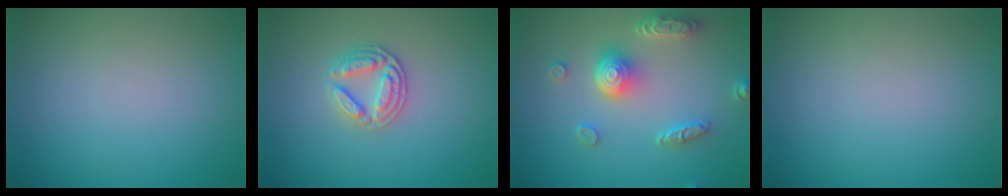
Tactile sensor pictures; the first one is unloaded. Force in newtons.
{"total": 2.7, "press": 2.7, "slide": 0.6}
{"total": 5.1, "press": 4.1, "slide": 3.1}
{"total": 0.0}